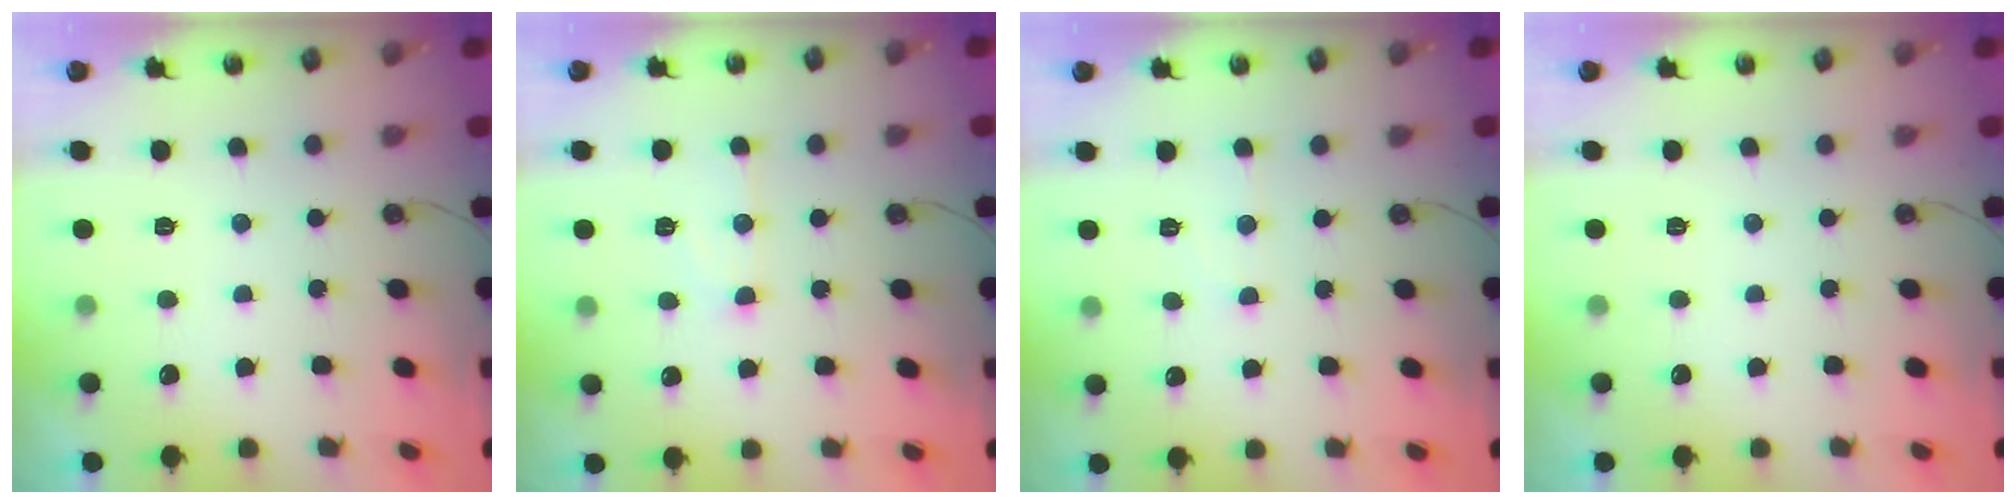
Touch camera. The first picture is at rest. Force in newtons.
{"total": 9.6, "press": 9.5, "slide": 0.9}
{"total": 4.9, "press": 4.9, "slide": 0.6}
{"total": 0.0}